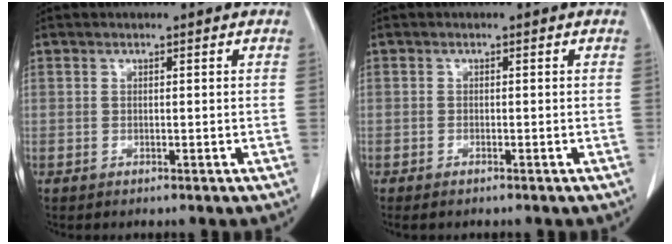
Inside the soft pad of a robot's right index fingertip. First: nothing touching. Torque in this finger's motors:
{"motor_torque": [0.17, -0.13, 0.02, 0.00]}